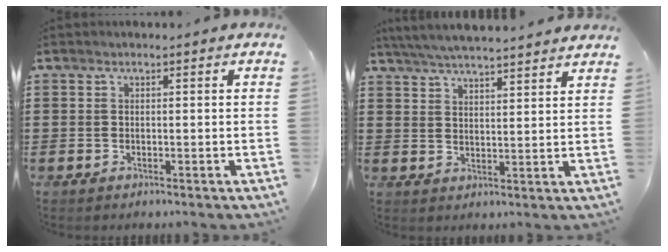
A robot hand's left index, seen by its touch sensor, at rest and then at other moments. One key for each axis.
{"total": 5.0, "fx": 4.8, "fy": -0.3, "fz": 1.3, "tx": -0.041, "ty": -0.021, "tz": 0.086}